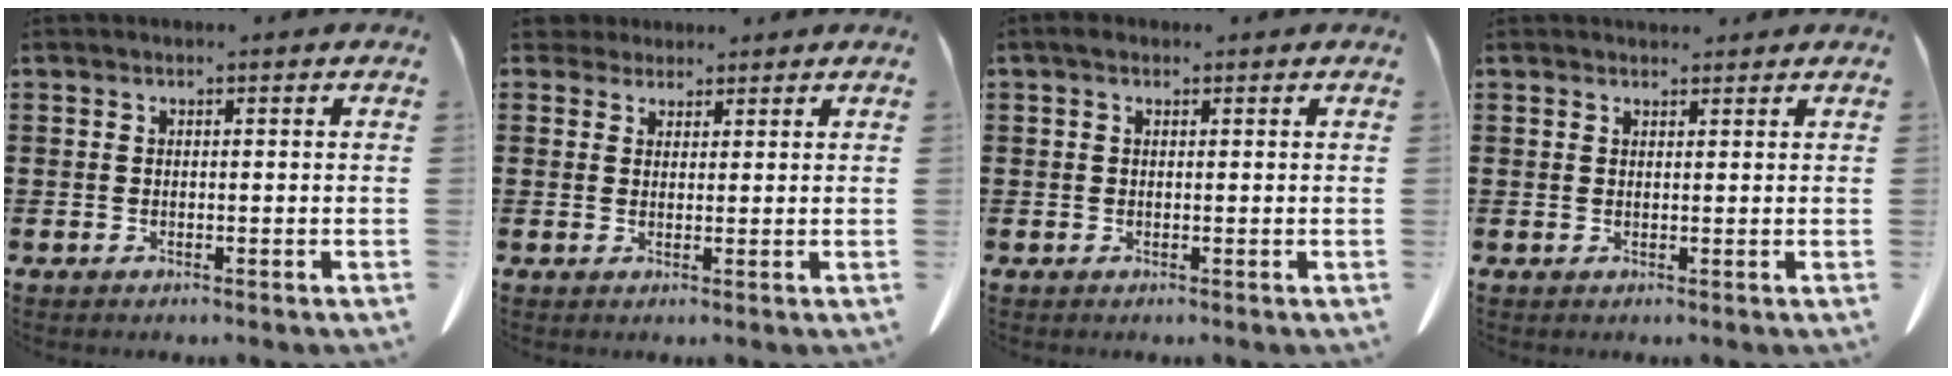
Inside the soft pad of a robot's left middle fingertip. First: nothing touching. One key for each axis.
{"total": 2.7, "fx": 2.4, "fy": 1.2, "fz": 0.4, "tx": -0.008, "ty": 0.003, "tz": 0.044}
{"total": 1.1, "fx": 0.2, "fy": 0.8, "fz": 0.8, "tx": -0.017, "ty": 0.005, "tz": 0.003}
{"total": 1.1, "fx": 1.0, "fy": 0.4, "fz": 0.1, "tx": -0.004, "ty": 0.002, "tz": 0.019}